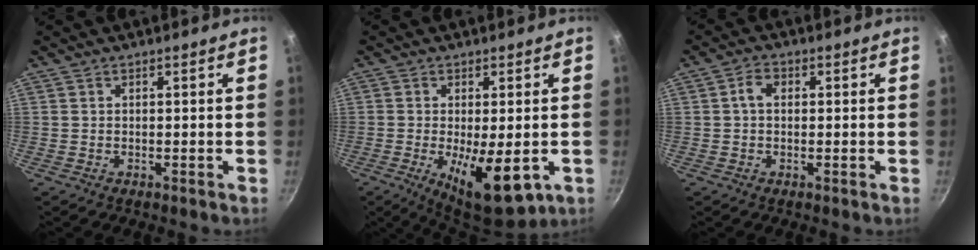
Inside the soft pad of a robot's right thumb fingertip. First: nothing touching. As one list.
[{"total": 11.9, "force": [-3.1, 4.3, 10.6], "torque": [-0.154, -0.011, -0.032]}, {"total": 2.9, "force": [0.3, 2.1, 2.0], "torque": [-0.032, 0.007, 0.000]}]